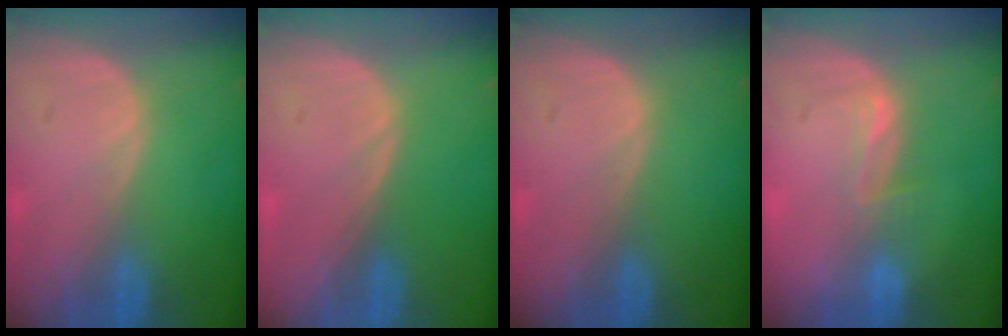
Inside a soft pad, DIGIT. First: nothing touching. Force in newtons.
{"total": 0.0}
{"total": 0.0}
{"total": 2.6, "press": 2.0, "slide": 1.6}